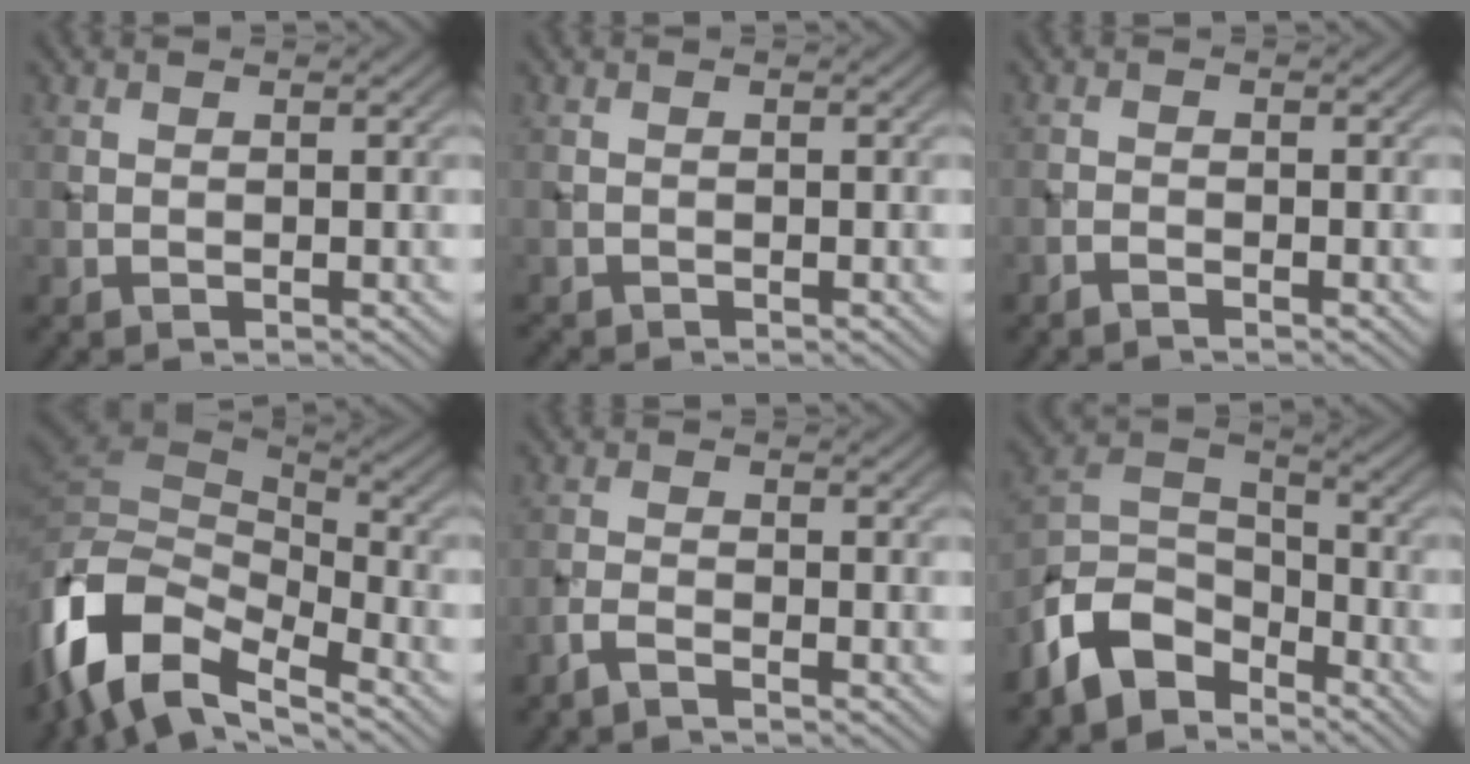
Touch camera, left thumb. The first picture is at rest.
{"total": 0.5, "force": [-0.5, 0.0, 0.0], "torque": [0.003, -0.001, -0.011]}
{"total": 1.0, "force": [-0.9, 0.1, 0.4], "torque": [-0.008, 0.001, -0.022]}
{"total": 13.7, "force": [-6.8, 7.0, 9.7], "torque": [-0.233, -0.014, -0.122]}
{"total": 2.1, "force": [-1.8, 0.2, 1.1], "torque": [-0.024, -0.001, -0.045]}
{"total": 9.2, "force": [-6.4, 4.8, 4.5], "torque": [-0.091, -0.002, -0.148]}